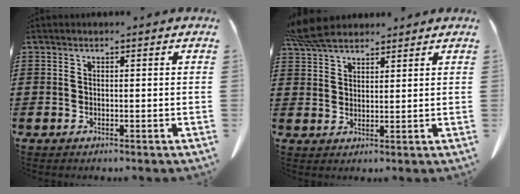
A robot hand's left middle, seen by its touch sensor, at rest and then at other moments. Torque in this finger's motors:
{"motor_torque": [1.86, 0.29, 0.40, 0.21]}